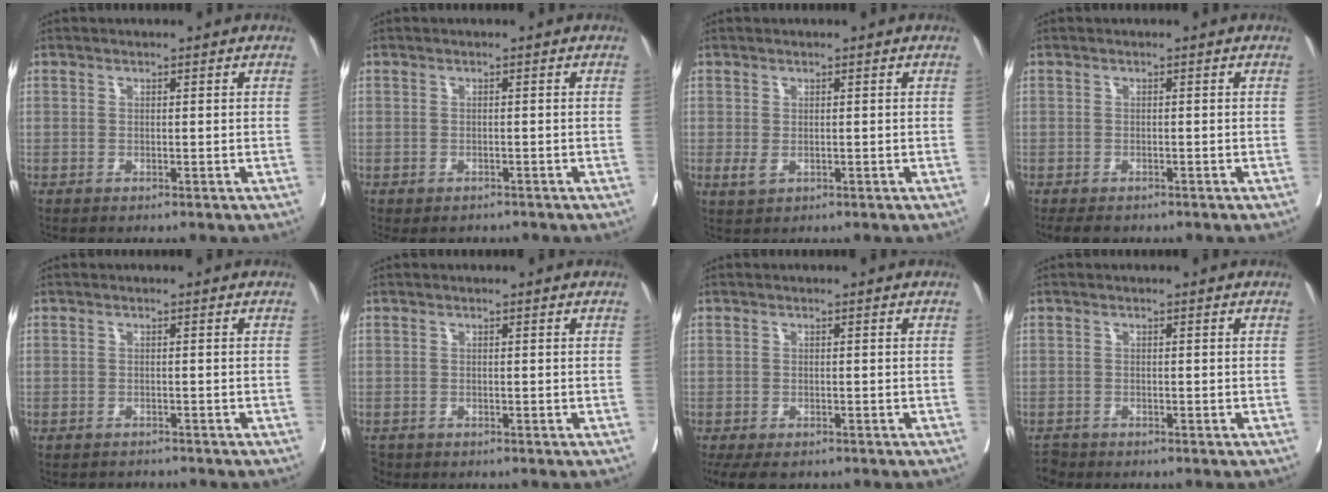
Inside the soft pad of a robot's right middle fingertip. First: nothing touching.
{"total": 3.6, "force": [-3.0, 1.8, 0.7], "torque": [-0.004, 0.002, -0.039]}
{"total": 1.7, "force": [-0.2, 1.1, 1.3], "torque": [-0.024, -0.004, 0.001]}
{"total": 3.3, "force": [-2.7, 1.5, 1.3], "torque": [-0.017, -0.006, -0.038]}
{"total": 2.6, "force": [-2.6, 0.4, 0.0], "torque": [0.005, -0.005, -0.037]}
{"total": 1.8, "force": [-1.5, 0.9, 0.1], "torque": [-0.006, -0.004, -0.027]}
{"total": 6.8, "force": [-5.0, 3.1, 3.4], "torque": [-0.063, -0.014, -0.074]}
{"total": 1.3, "force": [-1.2, 0.2, -0.3], "torque": [0.005, -0.006, -0.023]}